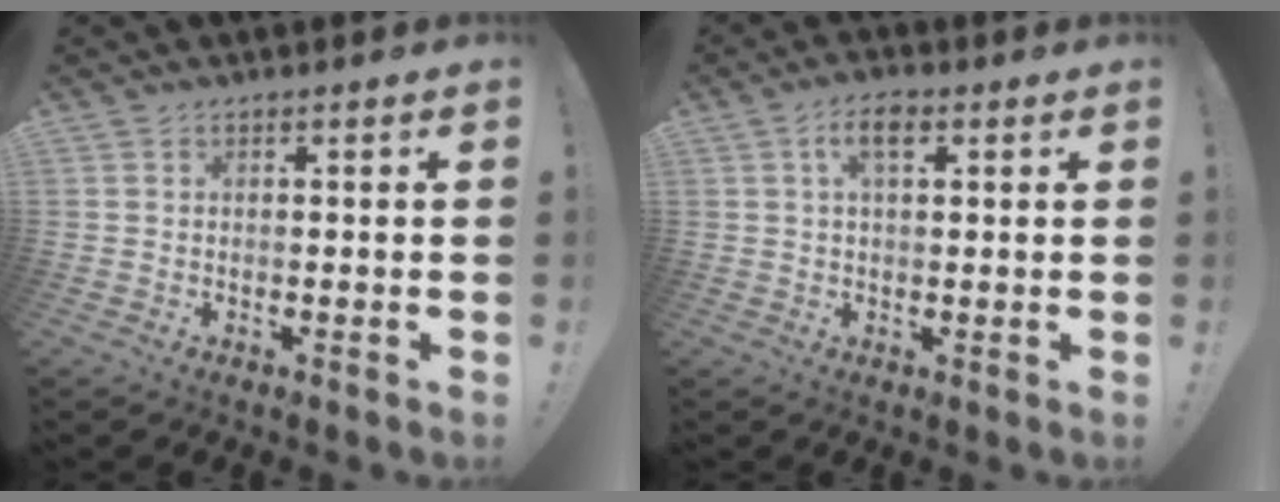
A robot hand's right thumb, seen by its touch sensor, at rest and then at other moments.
{"total": 5.6, "force": [2.1, 2.8, 4.4], "torque": [-0.076, 0.007, 0.034]}